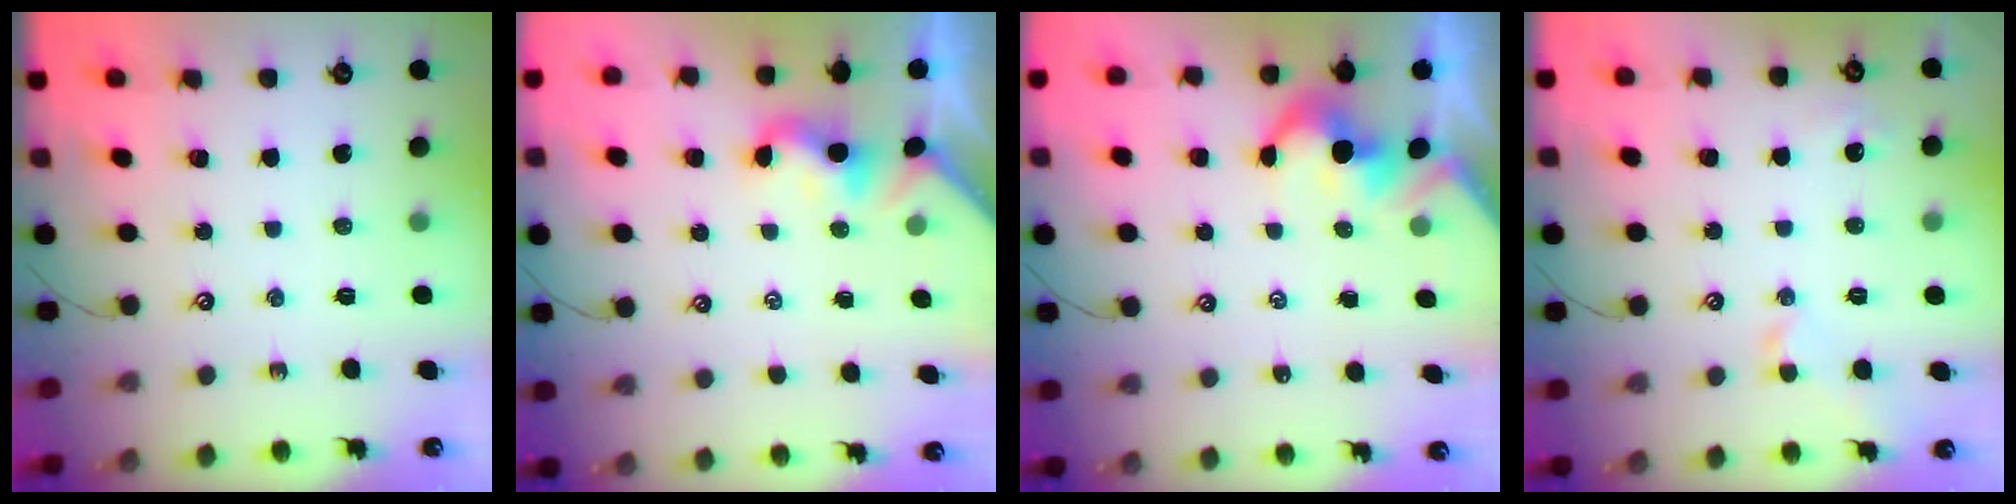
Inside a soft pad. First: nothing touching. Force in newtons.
{"total": 2.0, "press": 2.0, "slide": 0.5}
{"total": 3.2, "press": 3.2, "slide": 0.4}
{"total": 0.9, "press": 0.7, "slide": 0.5}